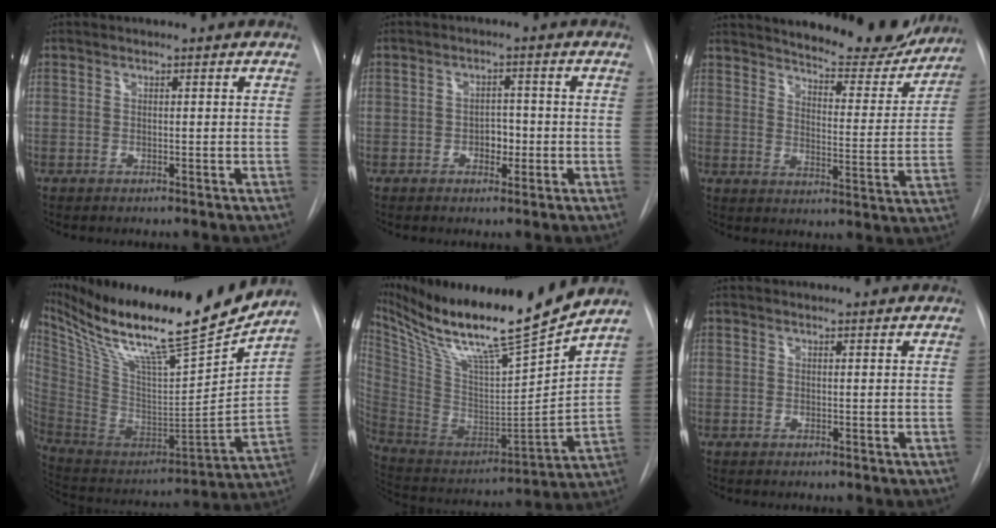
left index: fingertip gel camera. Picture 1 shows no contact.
{"total": 2.7, "force": [-0.8, 1.8, 1.8], "torque": [-0.020, 0.007, -0.010]}
{"total": 18.5, "force": [17.2, 3.6, 5.9], "torque": [-0.074, -0.047, 0.216]}
{"total": 27.1, "force": [22.7, 1.6, 14.6], "torque": [-0.267, -0.049, 0.374]}
{"total": 23.4, "force": [19.7, 0.1, 12.5], "torque": [-0.233, -0.044, 0.340]}
{"total": 1.4, "force": [1.3, 0.3, 0.2], "torque": [-0.010, 0.010, 0.017]}